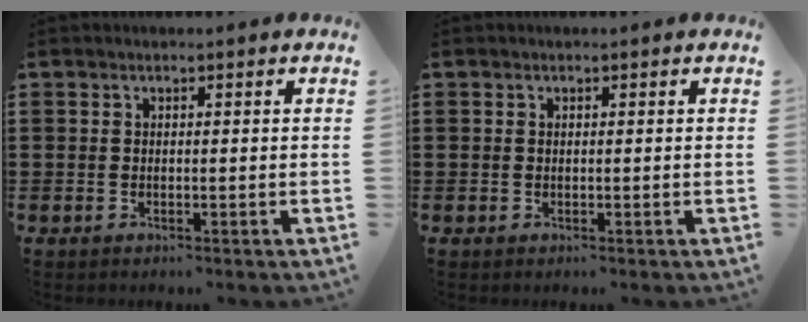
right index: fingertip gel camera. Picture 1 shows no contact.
{"total": 0.0}